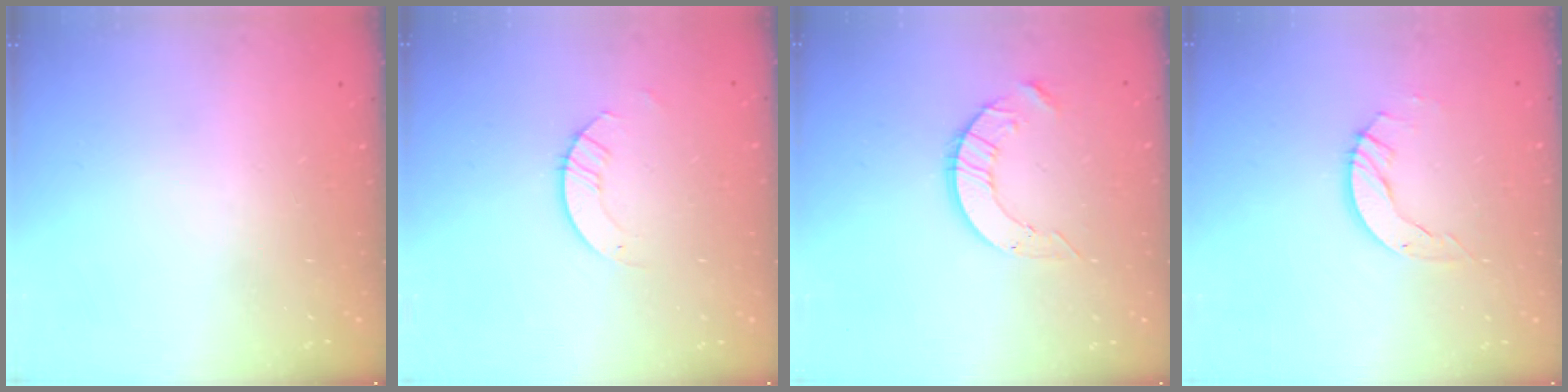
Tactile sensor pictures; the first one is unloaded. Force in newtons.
{"total": 2.9, "press": 2.9, "slide": 0.3}
{"total": 7.0, "press": 7.0, "slide": 0.4}
{"total": 4.9, "press": 4.9, "slide": 0.1}